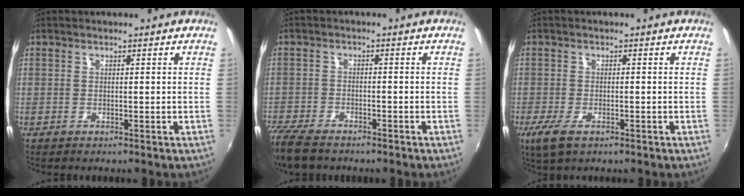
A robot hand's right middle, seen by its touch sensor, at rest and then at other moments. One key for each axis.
{"total": 9.1, "fx": -7.4, "fy": 3.2, "fz": 4.1, "tx": -0.118, "ty": -0.033, "tz": -0.139}
{"total": 4.6, "fx": -2.5, "fy": 1.9, "fz": 3.4, "tx": -0.078, "ty": -0.015, "tz": -0.043}